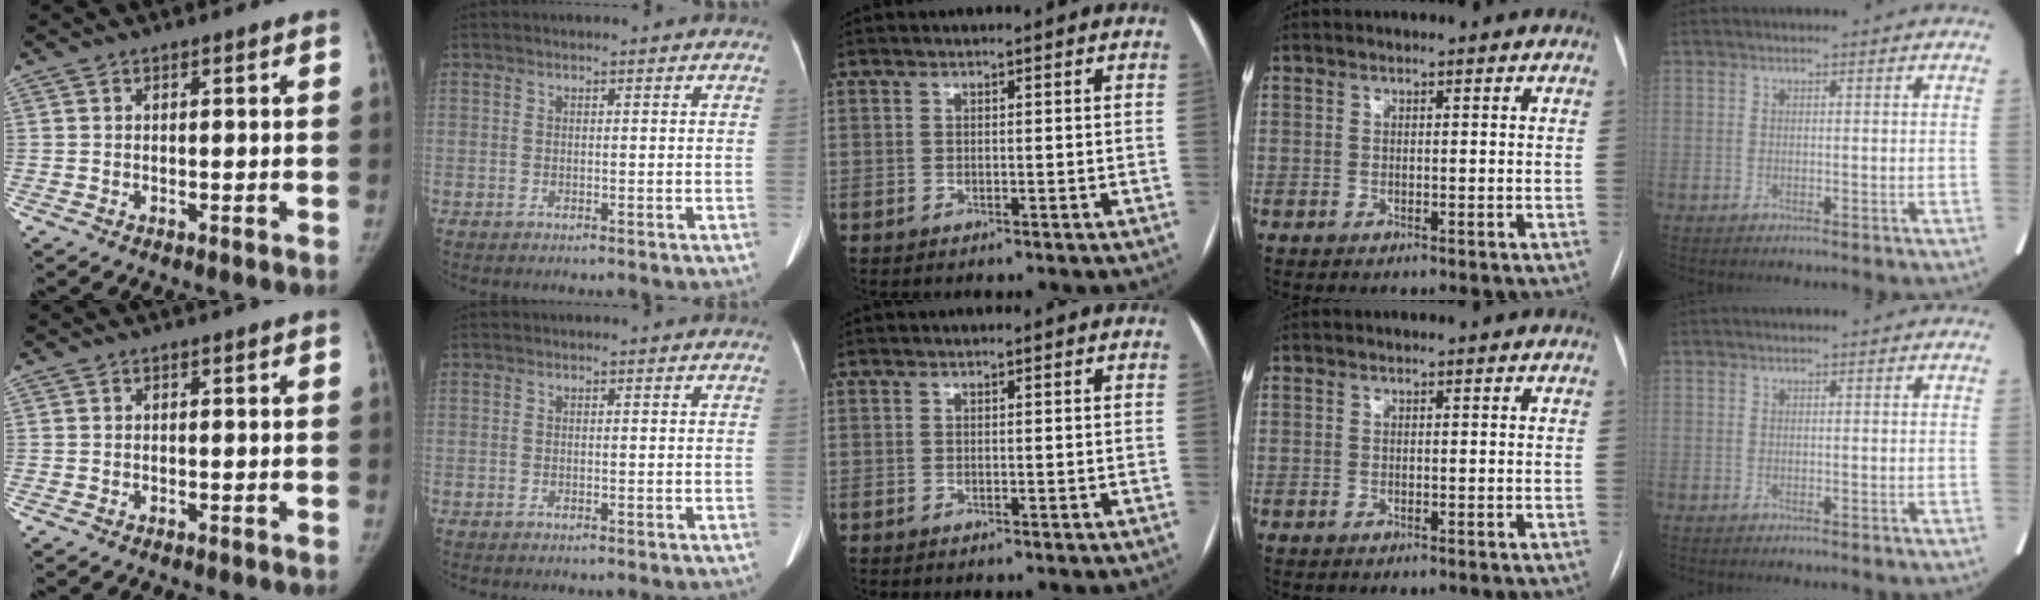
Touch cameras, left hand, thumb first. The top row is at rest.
{}